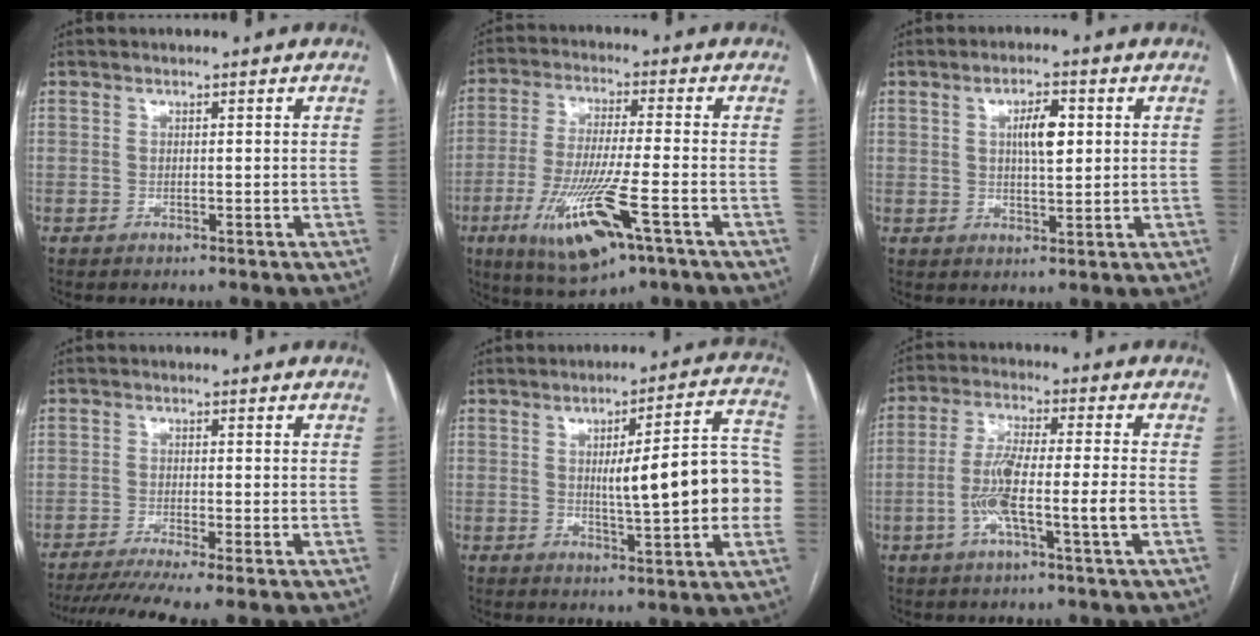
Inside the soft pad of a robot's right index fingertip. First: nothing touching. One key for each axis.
{"total": 13.8, "fx": -6.2, "fy": 1.7, "fz": 12.2, "tx": -0.246, "ty": -0.031, "tz": -0.104}
{"total": 4.9, "fx": 1.1, "fy": 1.4, "fz": 4.6, "tx": -0.078, "ty": 0.007, "tz": 0.019}
{"total": 8.8, "fx": -6.8, "fy": -0.5, "fz": 5.5, "tx": -0.085, "ty": -0.015, "tz": -0.109}
{"total": 15.3, "fx": -0.5, "fy": 2.3, "fz": 15.1, "tx": -0.192, "ty": 0.028, "tz": -0.003}
{"total": 9.4, "fx": -2.6, "fy": 0.3, "fz": 9.1, "tx": -0.179, "ty": 0.005, "tz": -0.053}